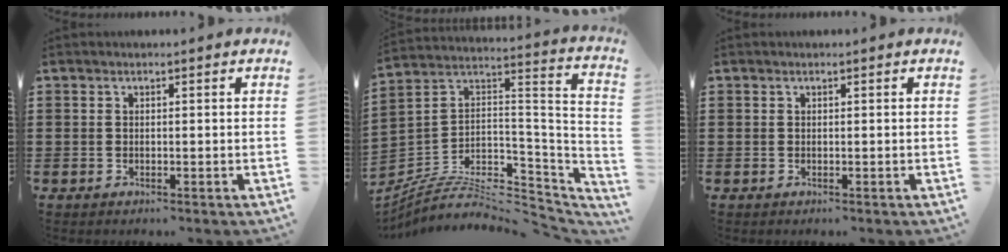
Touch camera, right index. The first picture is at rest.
{"total": 6.5, "force": [-4.9, 2.6, 3.4], "torque": [-0.071, -0.013, -0.095]}
{"total": 0.0}